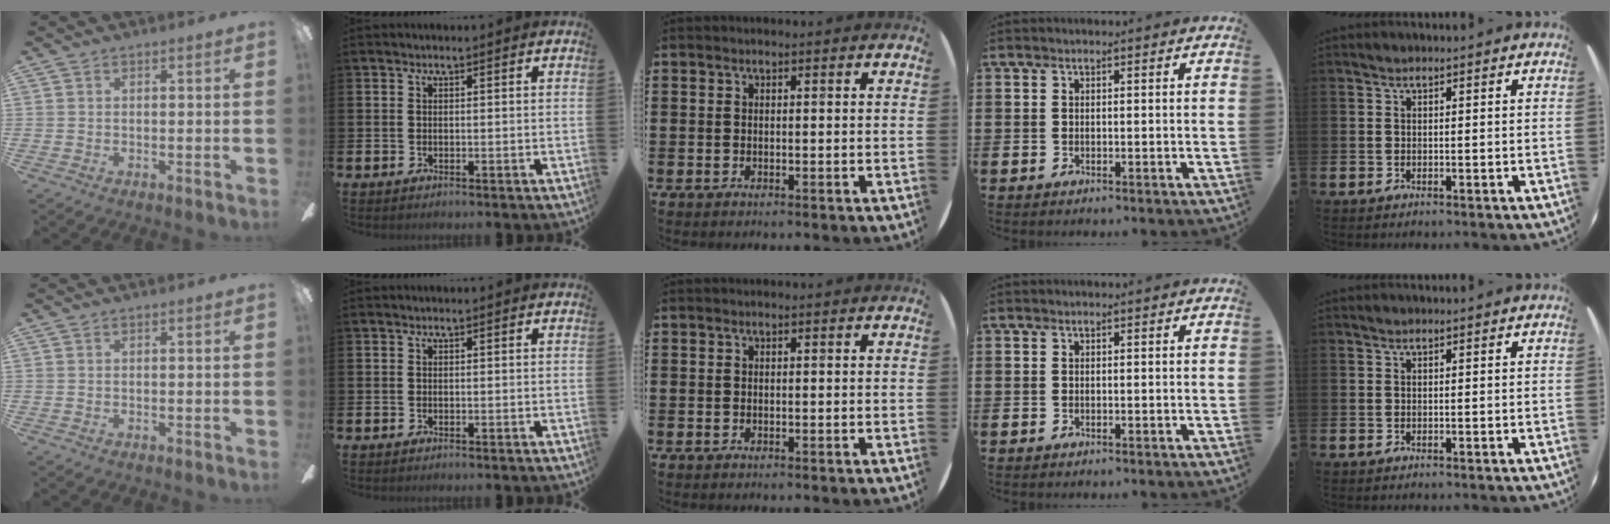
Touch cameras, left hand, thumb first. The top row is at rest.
{}